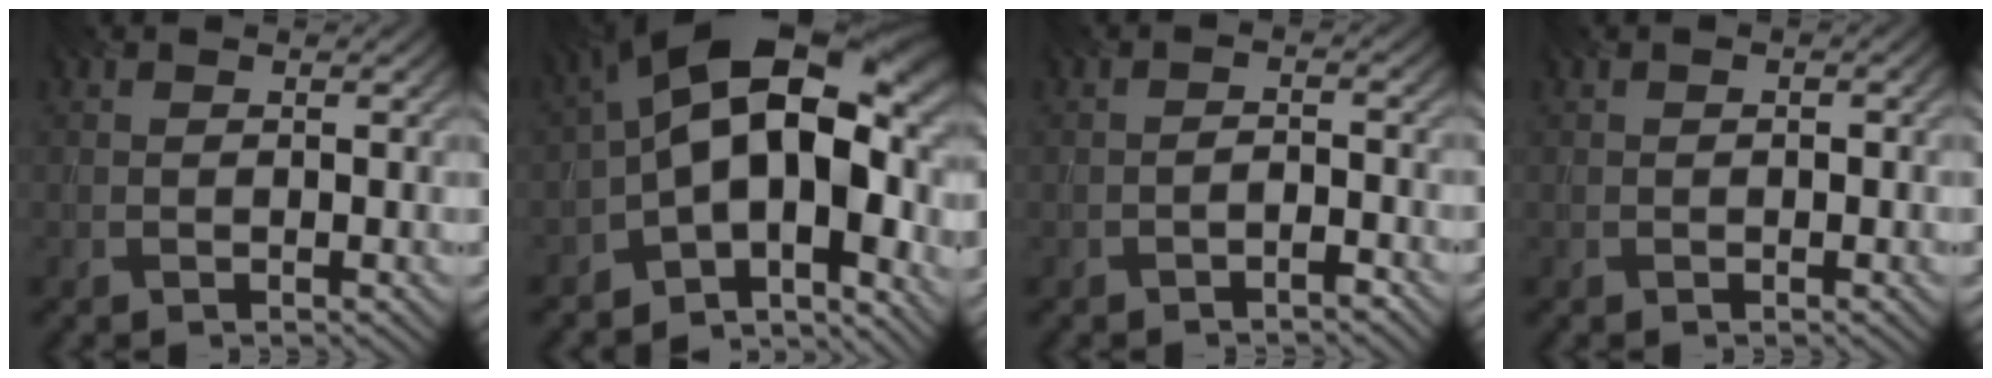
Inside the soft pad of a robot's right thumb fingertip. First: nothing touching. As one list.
[{"total": 18.1, "force": [-2.0, 10.1, 14.9], "torque": [-0.202, 0.007, -0.038]}, {"total": 1.9, "force": [-1.4, 0.5, 1.1], "torque": [-0.014, 0.008, -0.026]}, {"total": 0.7, "force": [0.0, 0.4, 0.6], "torque": [-0.009, 0.000, 0.000]}]